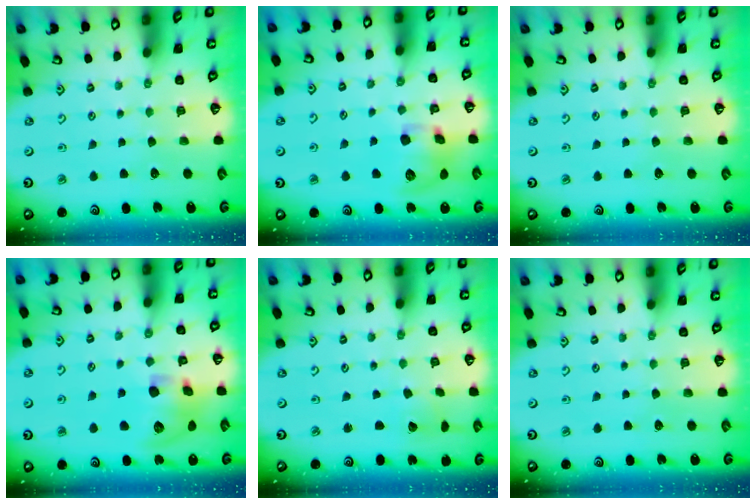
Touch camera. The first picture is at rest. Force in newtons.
{"total": 11.9, "press": 11.8, "slide": 1.9}
{"total": 0.0}
{"total": 13.7, "press": 13.5, "slide": 2.0}
{"total": 2.3, "press": 2.3, "slide": 0.2}
{"total": 0.0}